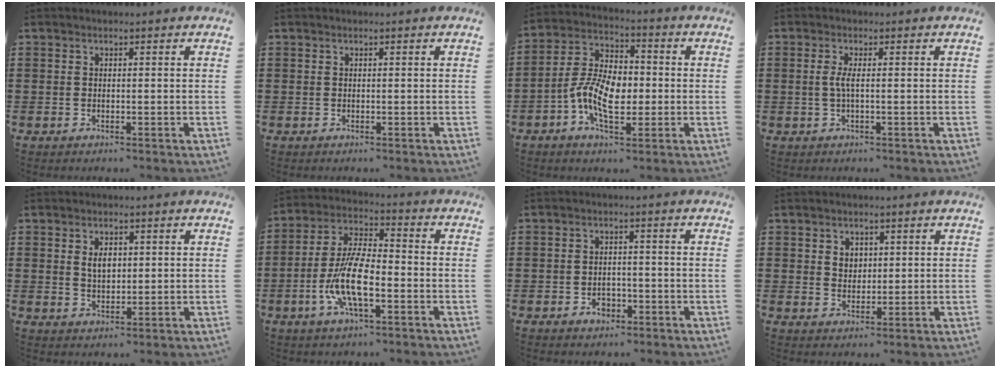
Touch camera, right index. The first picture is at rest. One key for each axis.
{"total": 0.0}
{"total": 8.9, "fx": -1.9, "fy": 4.9, "fz": 7.2, "tx": -0.161, "ty": 0.005, "tz": -0.041}
{"total": 2.1, "fx": -0.2, "fy": 0.1, "fz": 2.1, "tx": -0.050, "ty": -0.006, "tz": -0.007}
{"total": 3.1, "fx": 0.8, "fy": 1.9, "fz": 2.3, "tx": -0.042, "ty": 0.005, "tz": 0.011}
{"total": 10.1, "fx": -3.0, "fy": 3.6, "fz": 8.9, "tx": -0.201, "ty": -0.008, "tz": -0.063}
{"total": 2.5, "fx": -1.4, "fy": 1.6, "fz": 1.3, "tx": -0.027, "ty": -0.001, "tz": -0.027}
{"total": 2.4, "fx": 1.0, "fy": 2.0, "fz": 0.8, "tx": -0.024, "ty": 0.009, "tz": 0.018}